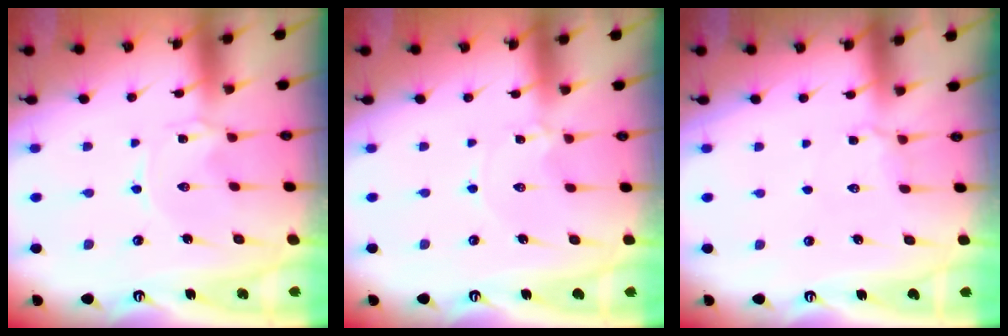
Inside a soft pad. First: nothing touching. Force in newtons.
{"total": 1.1, "press": 1.1, "slide": 0.1}
{"total": 3.9, "press": 3.9, "slide": 0.6}